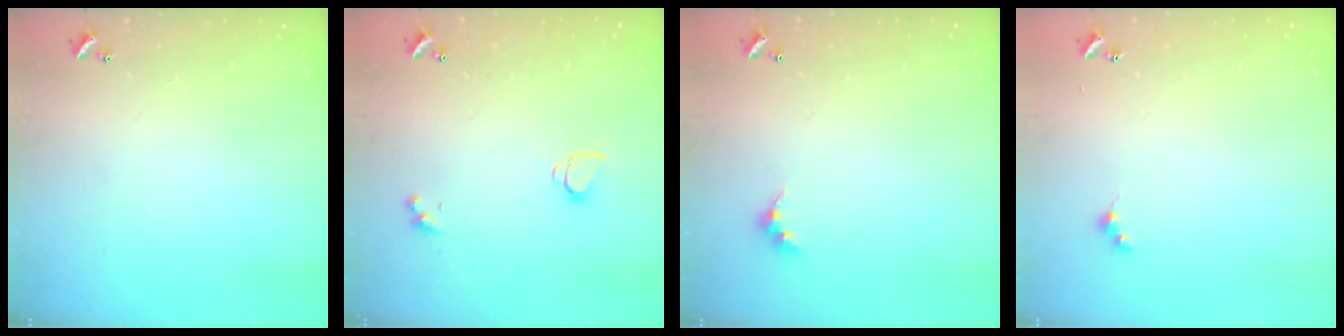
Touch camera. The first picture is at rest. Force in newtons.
{"total": 1.6, "press": 1.5, "slide": 0.4}
{"total": 2.4, "press": 2.4, "slide": 0.5}
{"total": 2.6, "press": 2.6, "slide": 0.5}